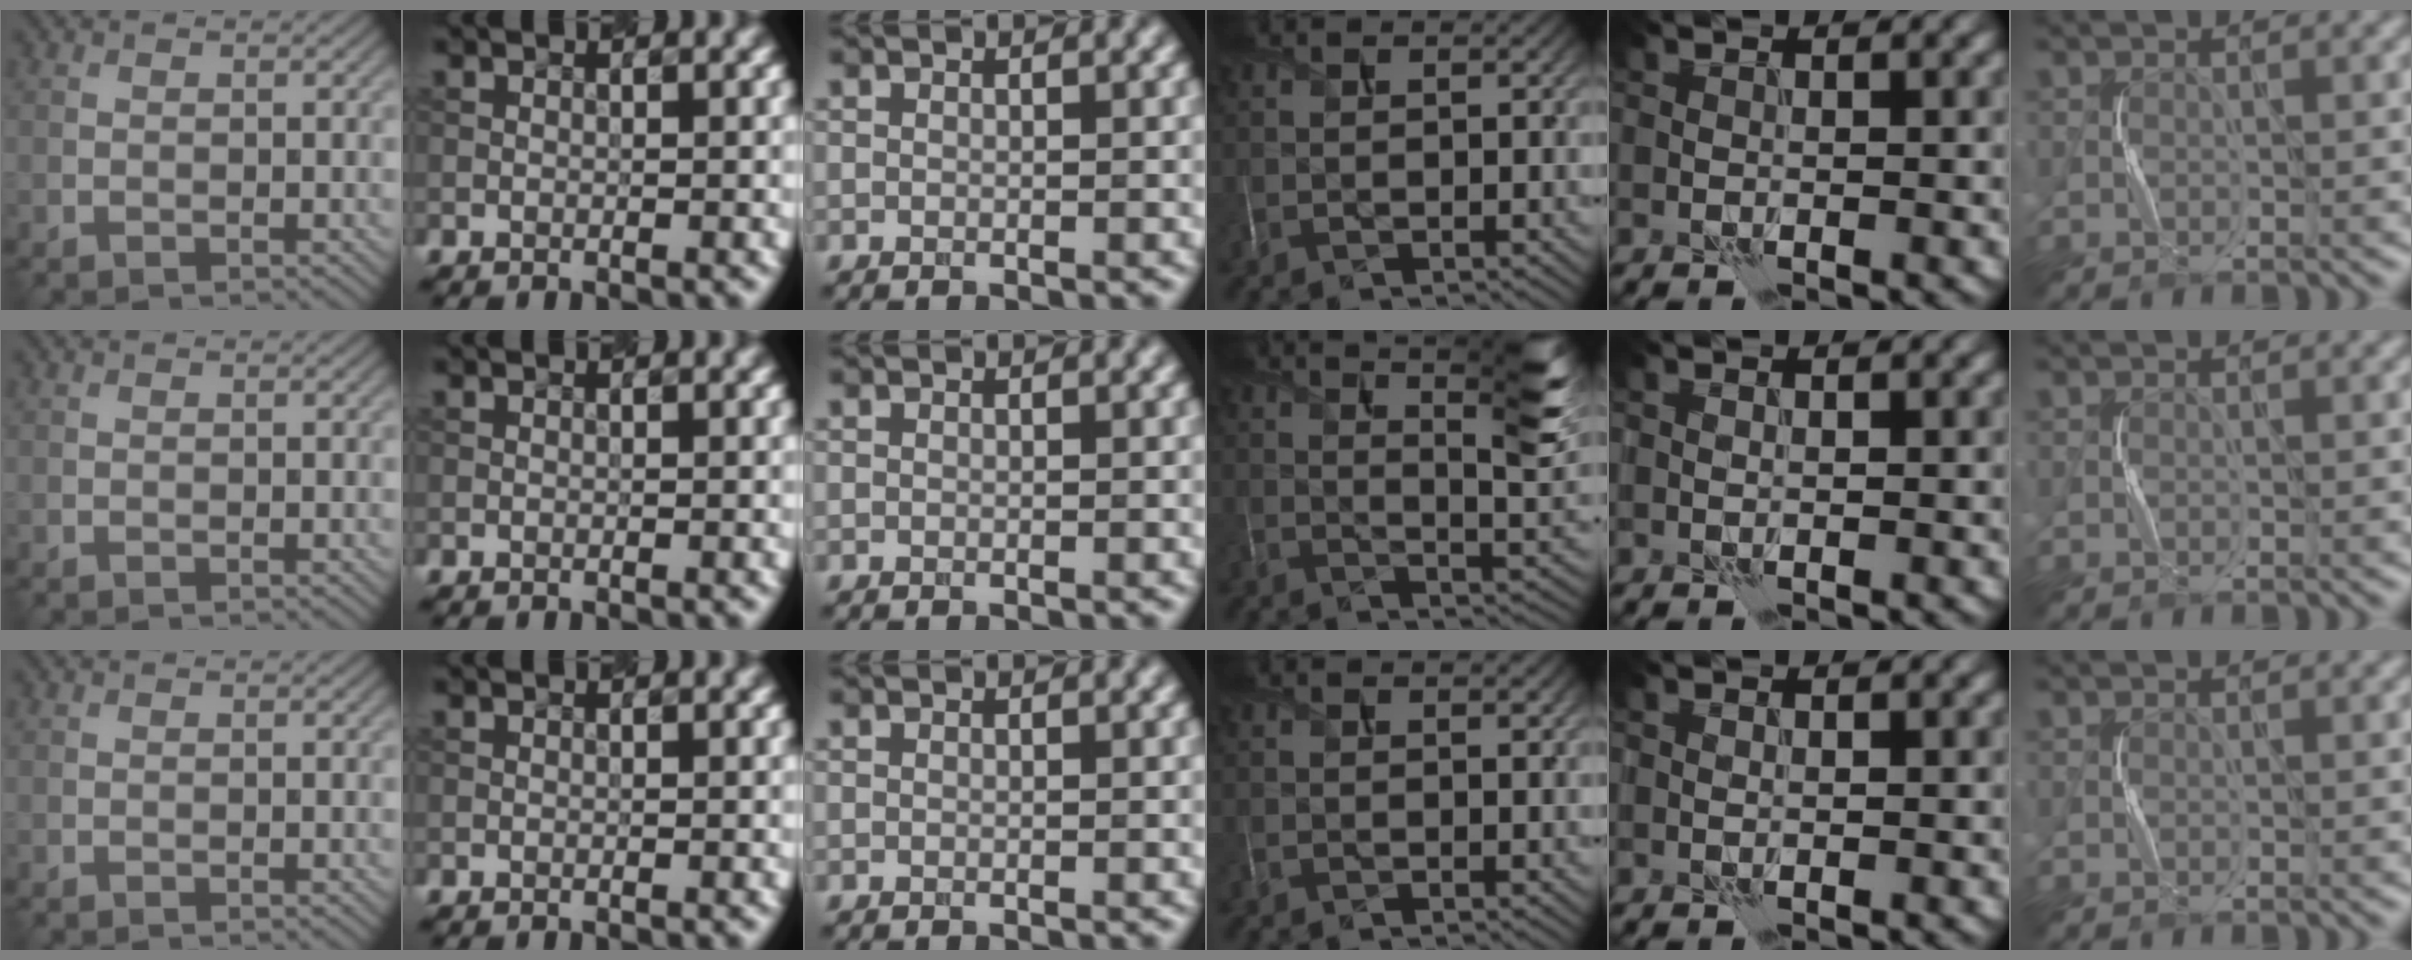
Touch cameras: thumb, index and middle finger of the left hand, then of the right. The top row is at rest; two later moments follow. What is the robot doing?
{"motion": "squeeze", "object": "paper clamp"}